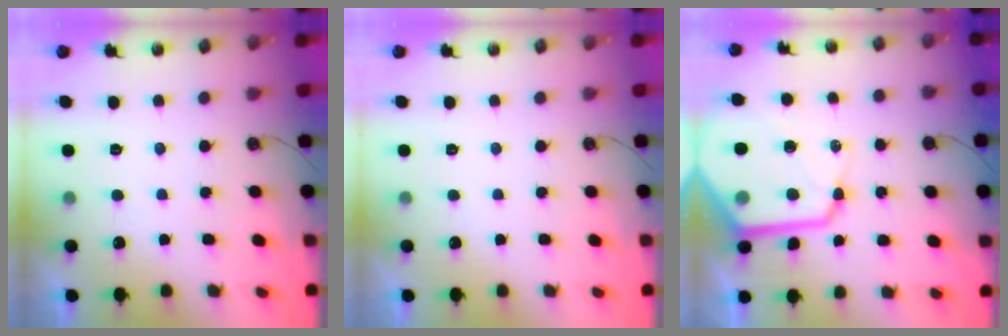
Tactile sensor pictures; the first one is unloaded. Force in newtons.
{"total": 0.0}
{"total": 20.6, "press": 20.5, "slide": 1.9}